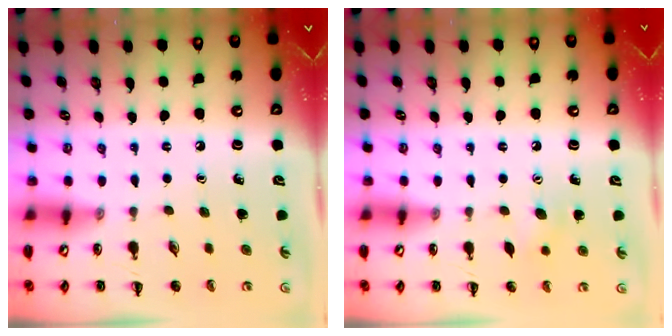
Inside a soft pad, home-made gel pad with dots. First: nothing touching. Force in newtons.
{"total": 5.1, "press": 5.0, "slide": 1.2}